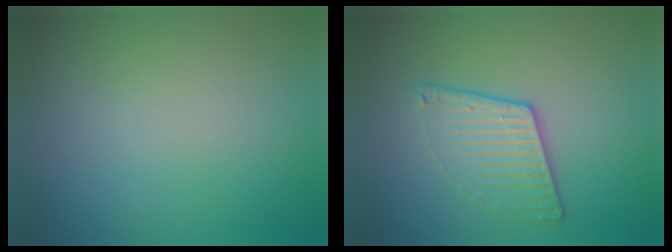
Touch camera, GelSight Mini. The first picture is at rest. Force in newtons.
{"total": 3.1, "press": 2.7, "slide": 1.5}